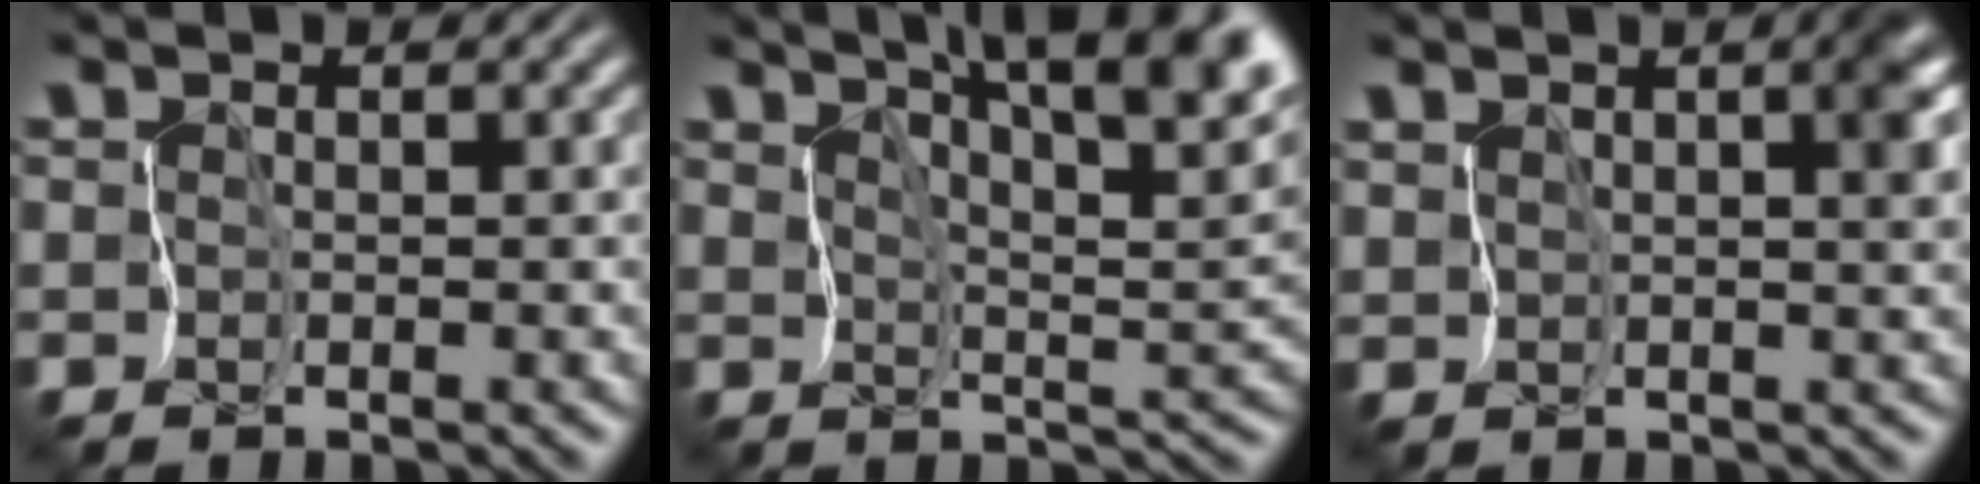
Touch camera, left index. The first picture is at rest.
{"total": 11.2, "force": [7.6, 2.9, 7.7], "torque": [-0.103, 0.017, 0.092]}
{"total": 4.7, "force": [1.5, 2.0, 4.0], "torque": [-0.054, 0.006, 0.024]}